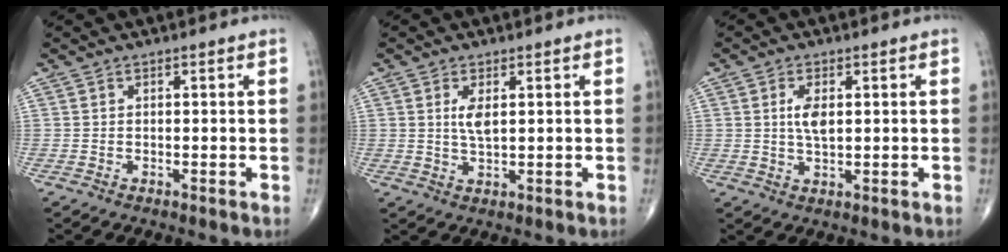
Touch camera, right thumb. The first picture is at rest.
{"total": 3.4, "force": [1.0, 1.2, 3.0], "torque": [-0.061, -0.009, 0.022]}
{"total": 4.0, "force": [0.8, 1.7, 3.5], "torque": [-0.067, -0.007, 0.016]}